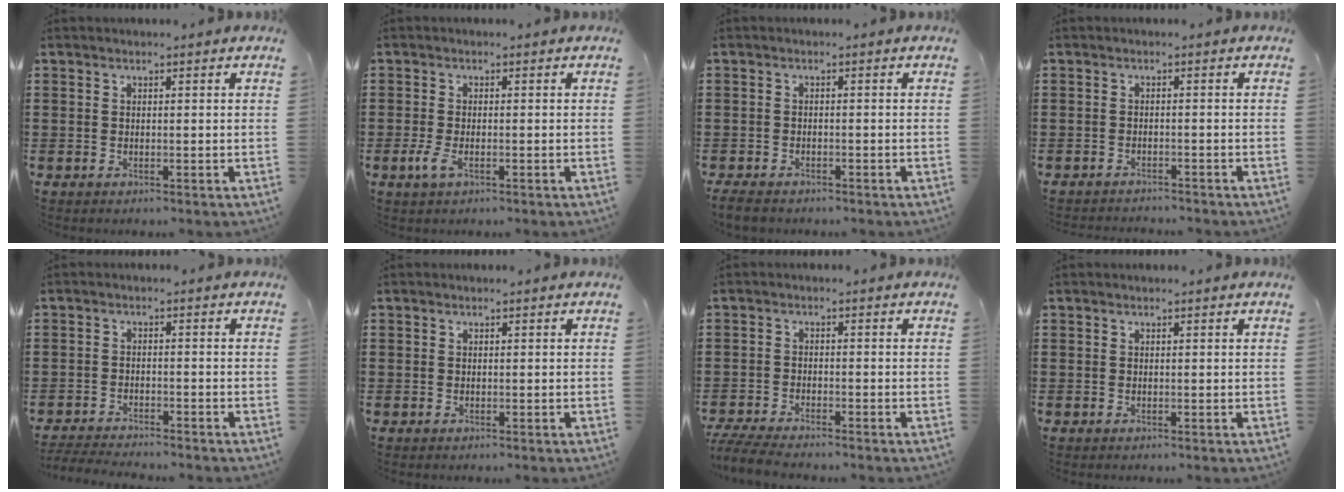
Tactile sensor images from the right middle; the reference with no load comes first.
{"total": 2.7, "force": [-1.1, 1.2, 2.1], "torque": [-0.068, -0.010, -0.028]}
{"total": 1.8, "force": [-1.7, 0.7, 0.5], "torque": [-0.019, 0.000, -0.037]}
{"total": 1.6, "force": [-1.6, 0.1, -0.1], "torque": [-0.003, 0.002, -0.036]}
{"total": 3.2, "force": [-3.2, 0.2, 0.2], "torque": [-0.014, -0.003, -0.070]}
{"total": 0.7, "force": [-0.1, 0.7, 0.0], "torque": [0.000, 0.005, -0.003]}
{"total": 3.9, "force": [-3.8, 0.4, 1.1], "torque": [-0.039, -0.009, -0.082]}
{"total": 0.0}